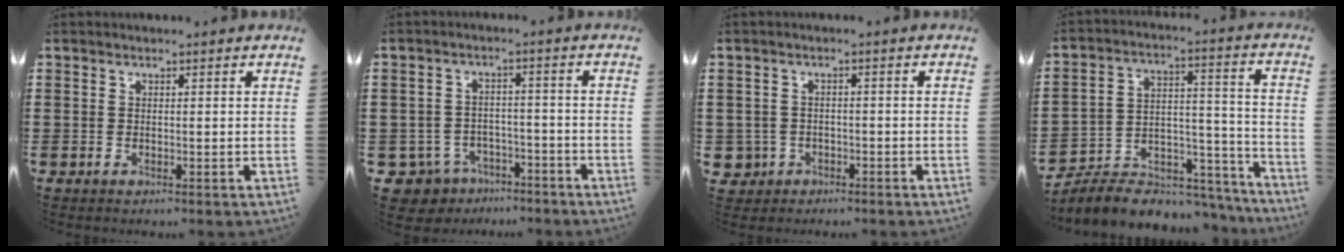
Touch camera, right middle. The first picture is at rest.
{"total": 4.4, "force": [-3.9, 1.9, 0.5], "torque": [-0.039, 0.001, -0.086]}
{"total": 2.3, "force": [-1.4, 1.9, 0.4], "torque": [-0.023, -0.003, -0.033]}
{"total": 6.9, "force": [-6.4, 2.2, 1.4], "torque": [-0.028, 0.008, -0.125]}